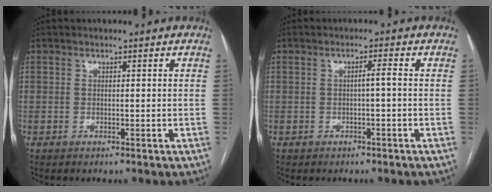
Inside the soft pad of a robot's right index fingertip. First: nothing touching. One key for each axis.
{"total": 1.4, "fx": -0.2, "fy": -0.1, "fz": 1.4, "tx": -0.021, "ty": 0.003, "tz": -0.003}